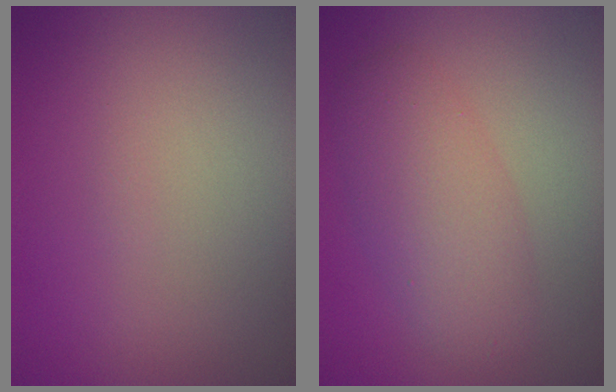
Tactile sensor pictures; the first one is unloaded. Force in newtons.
{"total": 4.1, "press": 4.1, "slide": 0.1}